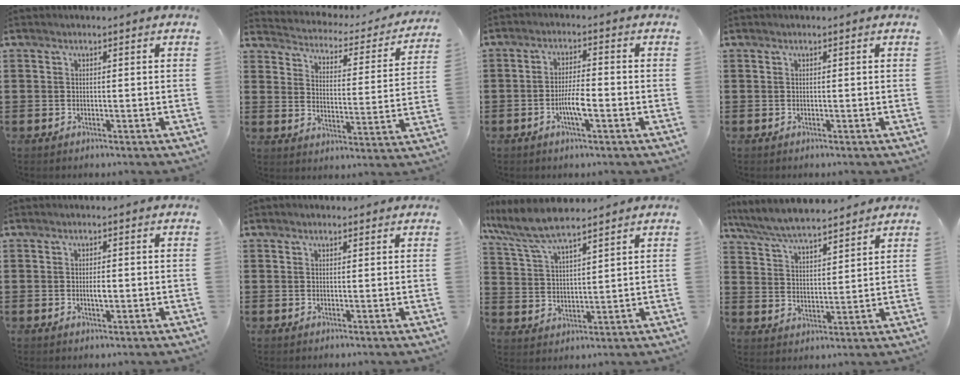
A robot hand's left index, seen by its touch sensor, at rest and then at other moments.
{"total": 2.6, "force": [2.5, 0.5, 0.2], "torque": [-0.026, -0.027, 0.034]}
{"total": 4.7, "force": [-1.6, 0.9, 4.3], "torque": [-0.088, -0.001, -0.032]}
{"total": 0.0}
{"total": 2.0, "force": [-0.1, 0.6, 1.9], "torque": [-0.036, -0.001, -0.002]}
{"total": 1.0, "force": [0.9, 0.5, 0.3], "torque": [-0.007, 0.003, 0.016]}
{"total": 7.8, "force": [6.8, 1.3, 3.7], "torque": [-0.095, -0.018, 0.122]}
{"total": 6.7, "force": [6.3, 0.6, 2.1], "torque": [-0.065, -0.027, 0.114]}